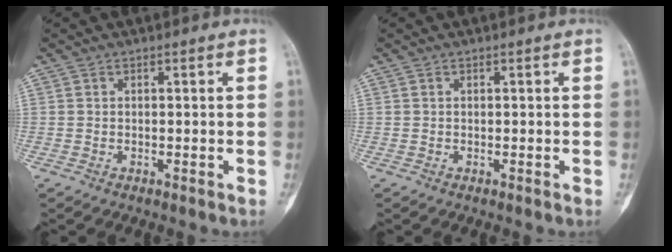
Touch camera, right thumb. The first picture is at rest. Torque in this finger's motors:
{"motor_torque": [0.80, 0.80, 0.00, 0.00, 0.00]}